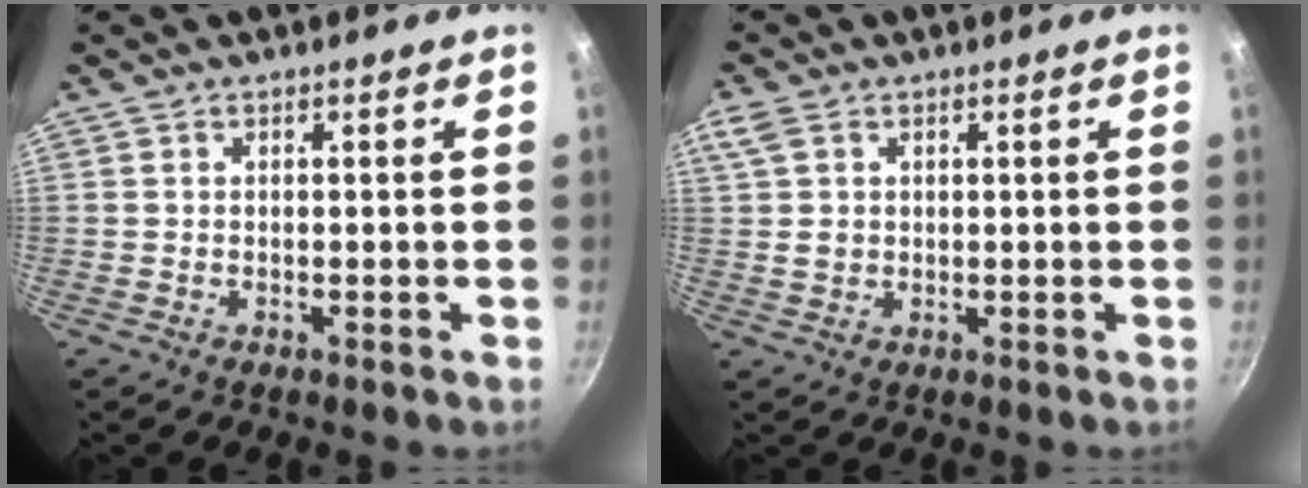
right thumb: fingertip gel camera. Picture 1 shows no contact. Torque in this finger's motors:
{"motor_torque": [-0.57, 0.69, 0.36, -0.25, 0.08]}